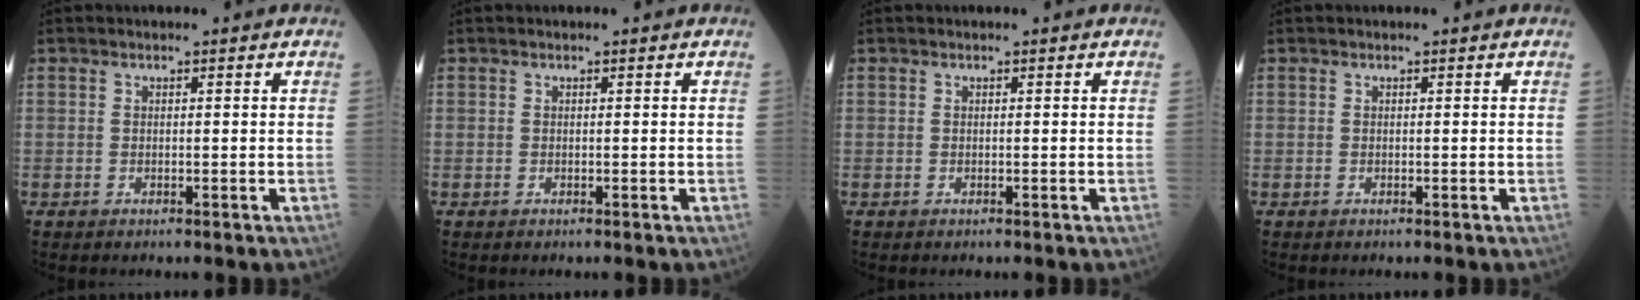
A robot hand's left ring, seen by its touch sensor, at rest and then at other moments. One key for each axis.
{"total": 0.0}
{"total": 0.0}
{"total": 0.0}